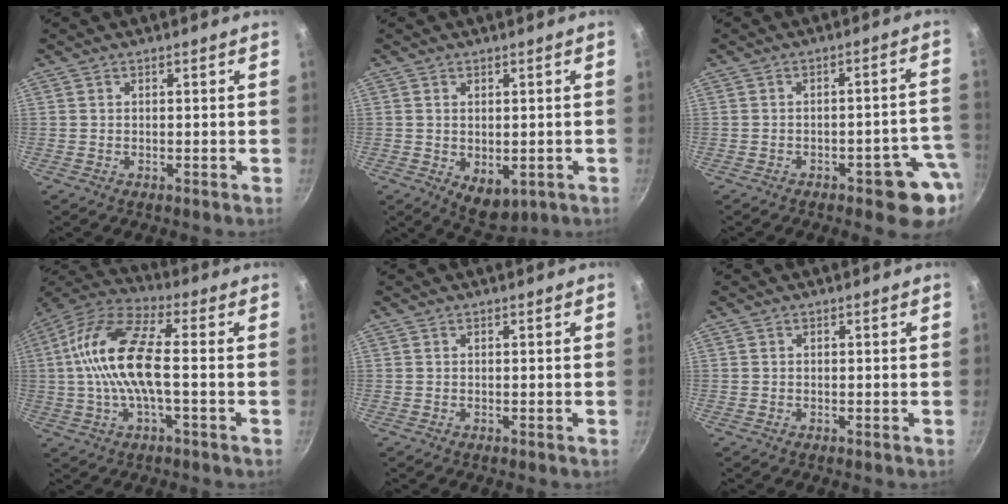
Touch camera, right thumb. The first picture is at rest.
{"total": 5.7, "force": [-0.8, 3.7, 4.3], "torque": [-0.050, -0.013, -0.001]}
{"total": 8.6, "force": [-3.6, 3.5, 6.9], "torque": [-0.038, 0.038, -0.038]}
{"total": 15.8, "force": [-0.2, 5.7, 14.7], "torque": [-0.287, 0.035, -0.021]}
{"total": 0.0}
{"total": 0.0}